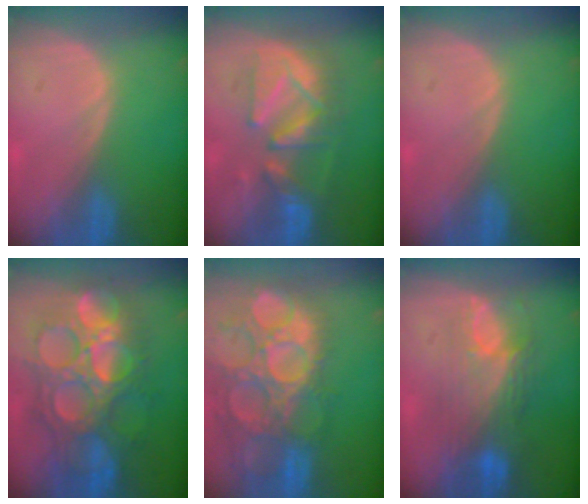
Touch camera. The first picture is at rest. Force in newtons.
{"total": 9.0, "press": 9.0, "slide": 0.4}
{"total": 0.0}
{"total": 13.6, "press": 13.5, "slide": 1.4}
{"total": 15.1, "press": 12.6, "slide": 8.4}
{"total": 8.7, "press": 8.2, "slide": 2.9}